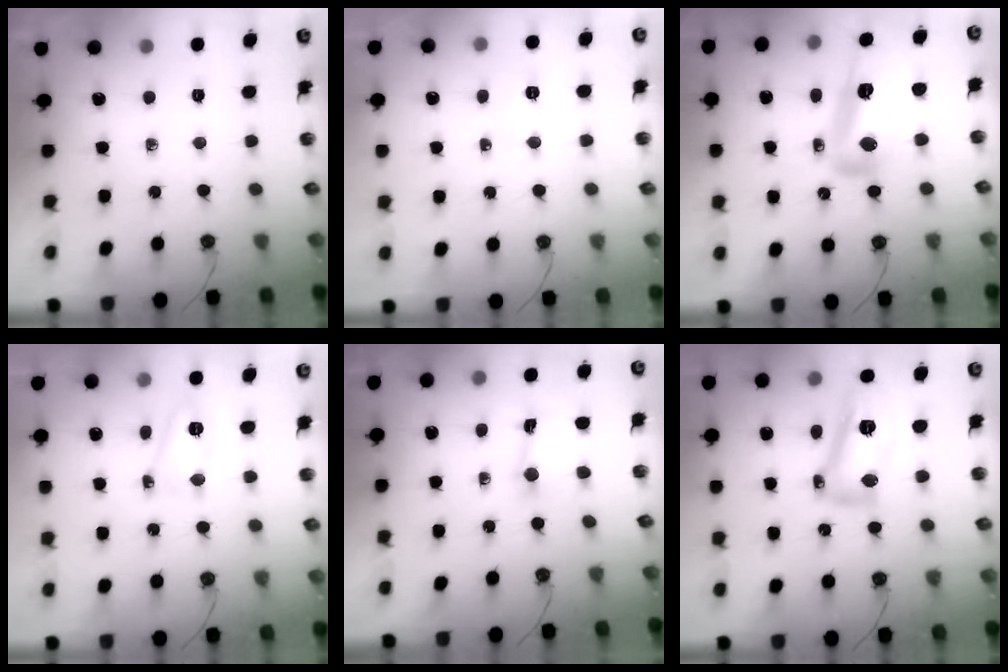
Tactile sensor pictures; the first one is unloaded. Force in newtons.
{"total": 16.7, "press": 5.3, "slide": 15.8}
{"total": 26.1, "press": 20.0, "slide": 16.7}
{"total": 9.2, "press": 9.1, "slide": 1.1}
{"total": 2.1, "press": 2.0, "slide": 0.6}
{"total": 17.1, "press": 17.0, "slide": 1.4}